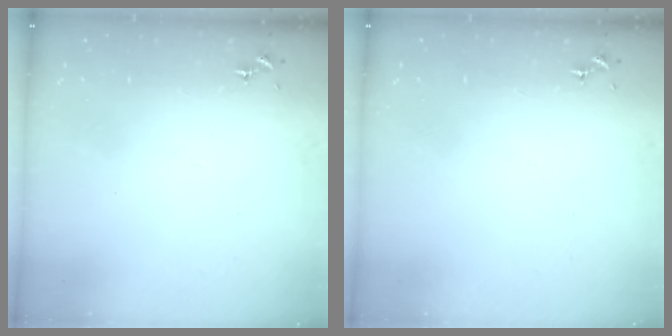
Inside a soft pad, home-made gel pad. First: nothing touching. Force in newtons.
{"total": 0.0}